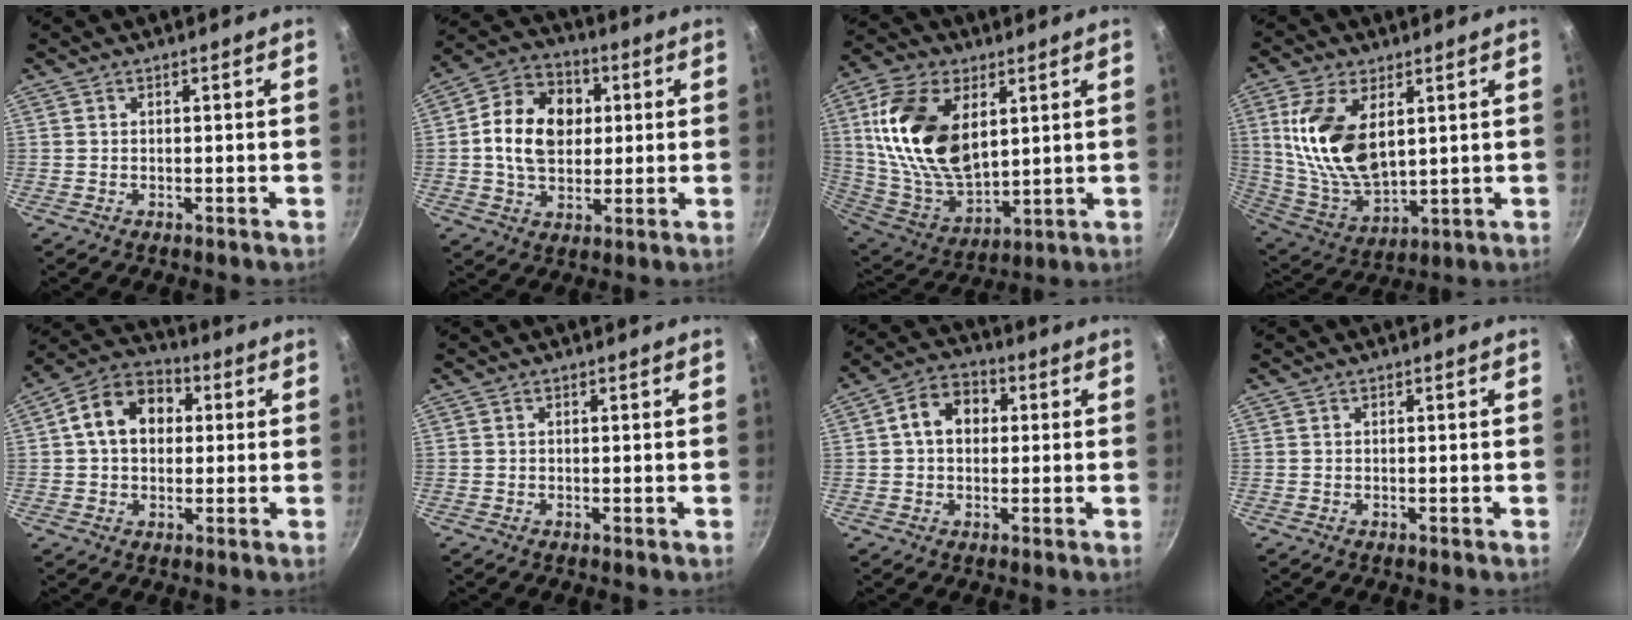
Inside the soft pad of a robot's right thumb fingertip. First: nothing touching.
{"total": 14.5, "force": [1.8, 10.9, 9.4], "torque": [-0.134, 0.016, 0.018]}
{"total": 21.4, "force": [5.9, 12.7, 16.2], "torque": [-0.287, -0.027, 0.124]}
{"total": 16.9, "force": [4.5, 9.2, 13.4], "torque": [-0.251, -0.032, 0.099]}
{"total": 12.2, "force": [2.0, 9.1, 7.8], "torque": [-0.101, 0.025, 0.013]}
{"total": 0.0}
{"total": 8.6, "force": [1.3, 6.5, 5.5], "torque": [-0.064, 0.021, 0.007]}
{"total": 0.0}